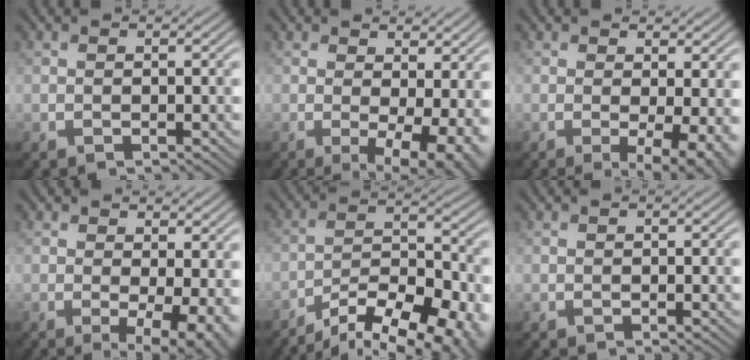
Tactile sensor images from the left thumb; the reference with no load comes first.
{"total": 7.5, "force": [0.2, 2.8, 7.0], "torque": [-0.095, -0.008, 0.008]}
{"total": 5.0, "force": [0.0, 1.3, 4.8], "torque": [-0.070, -0.010, 0.001]}
{"total": 6.4, "force": [0.1, 2.1, 6.0], "torque": [-0.086, -0.010, 0.007]}
{"total": 15.6, "force": [-11.9, 5.4, 8.4], "torque": [-0.147, -0.032, -0.166]}
{"total": 0.0}